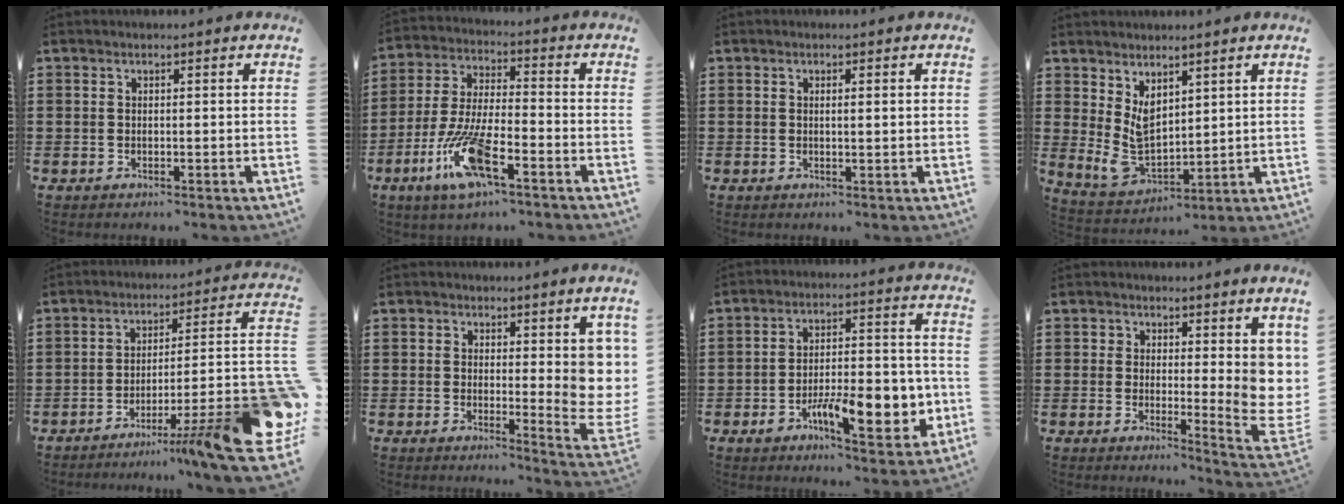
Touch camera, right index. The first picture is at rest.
{"total": 11.5, "force": [-6.0, 2.8, 9.4], "torque": [-0.211, -0.009, -0.117]}
{"total": 1.0, "force": [0.3, 0.0, 1.0], "torque": [-0.018, -0.001, 0.004]}
{"total": 5.5, "force": [2.3, 3.4, 3.7], "torque": [-0.095, -0.009, 0.043]}
{"total": 12.4, "force": [-5.6, 2.3, 10.8], "torque": [-0.137, 0.000, -0.089]}
{"total": 5.6, "force": [2.4, 2.8, 4.3], "torque": [-0.047, -0.024, 0.041]}
{"total": 12.2, "force": [-4.5, 5.1, 10.2], "torque": [-0.160, 0.004, -0.073]}
{"total": 5.9, "force": [2.5, 3.4, 4.1], "torque": [-0.046, -0.020, 0.047]}